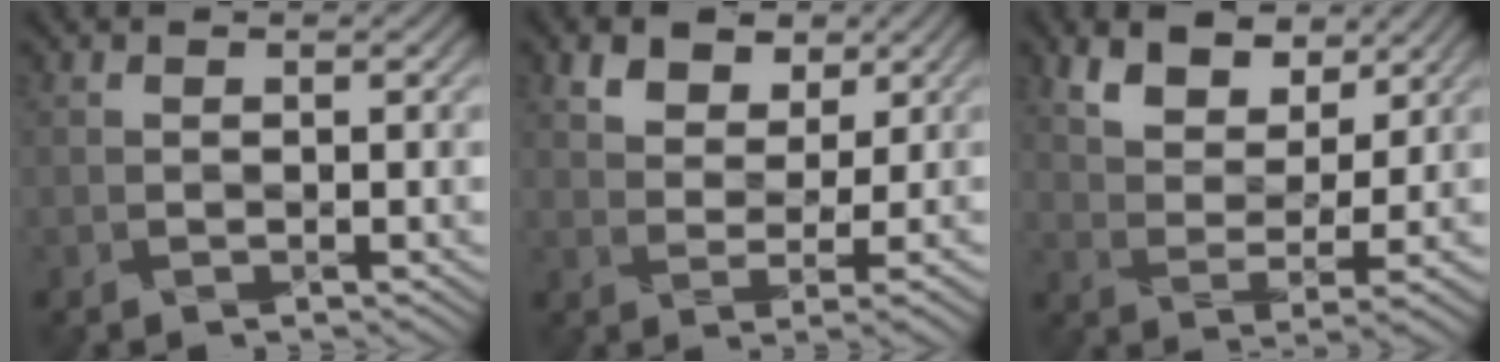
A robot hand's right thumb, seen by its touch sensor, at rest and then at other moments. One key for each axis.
{"total": 4.3, "fx": 2.7, "fy": 2.3, "fz": 2.4, "tx": -0.044, "ty": 0.001, "tz": 0.050}
{"total": 7.1, "fx": 4.9, "fy": 3.2, "fz": 4.1, "tx": -0.083, "ty": 0.001, "tz": 0.100}